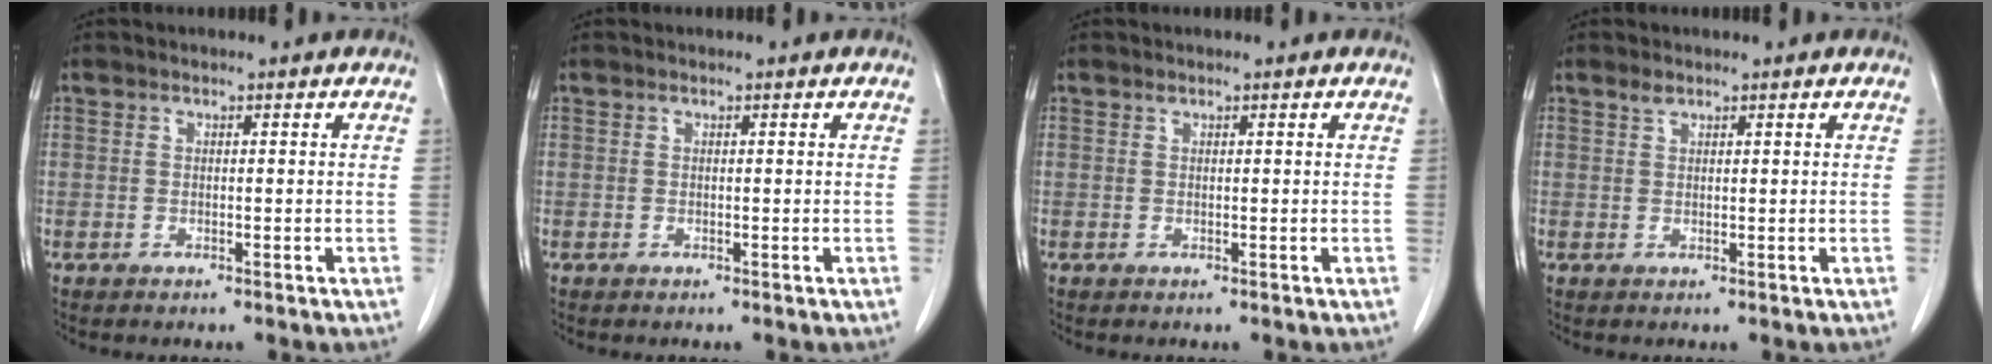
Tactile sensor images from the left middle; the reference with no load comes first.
{"total": 0.0}
{"total": 0.0}
{"total": 1.0, "force": [0.9, 0.4, 0.4], "torque": [-0.011, 0.002, 0.017]}